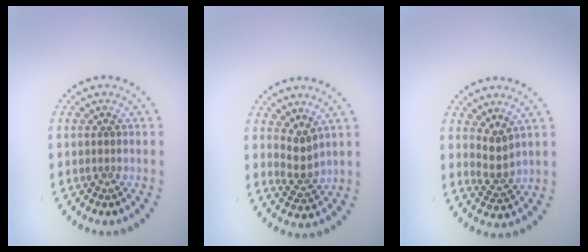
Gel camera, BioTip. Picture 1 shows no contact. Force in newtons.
{"total": 2.1, "press": 1.5, "slide": 1.4}
{"total": 2.1, "press": 1.6, "slide": 1.4}